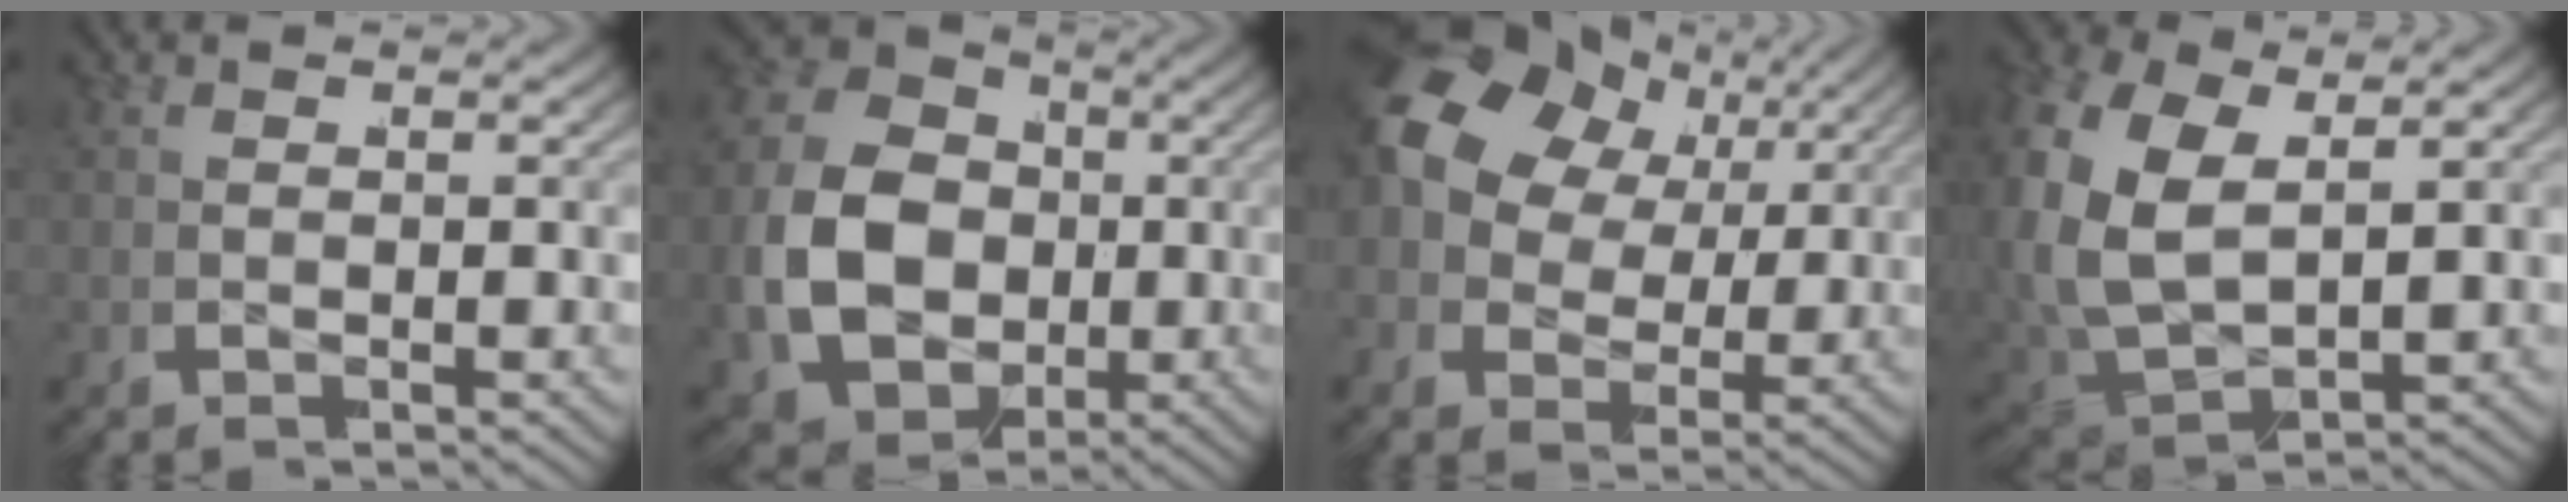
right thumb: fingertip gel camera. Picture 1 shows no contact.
{"total": 17.8, "force": [-0.4, 14.3, 10.6], "torque": [-0.274, -0.036, -0.003]}
{"total": 13.0, "force": [2.5, 9.5, 8.5], "torque": [-0.177, 0.013, 0.027]}
{"total": 9.7, "force": [-0.1, 7.5, 6.2], "torque": [-0.193, -0.039, 0.014]}